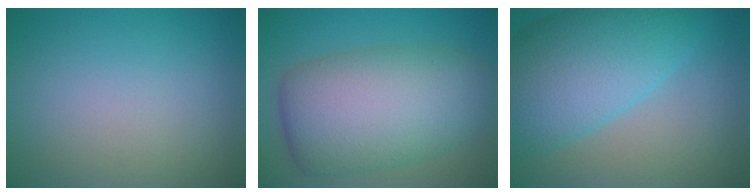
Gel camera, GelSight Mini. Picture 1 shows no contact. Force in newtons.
{"total": 10.8, "press": 10.8, "slide": 0.3}
{"total": 9.7, "press": 9.7, "slide": 0.3}